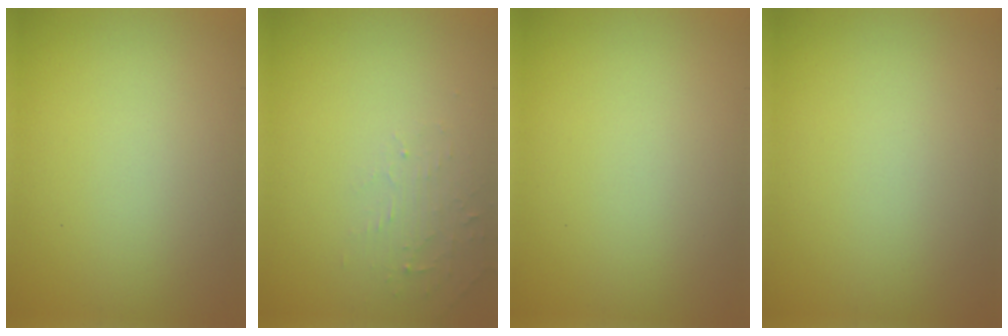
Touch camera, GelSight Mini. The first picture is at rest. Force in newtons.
{"total": 1.6, "press": 1.5, "slide": 0.3}
{"total": 0.0}
{"total": 0.0}